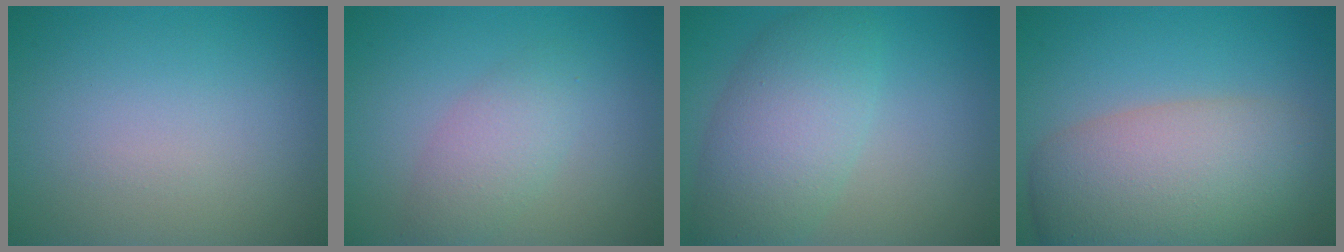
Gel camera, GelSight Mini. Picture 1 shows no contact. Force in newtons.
{"total": 2.7, "press": 2.7, "slide": 0.1}
{"total": 6.2, "press": 6.2, "slide": 0.1}
{"total": 9.2, "press": 9.2, "slide": 0.5}